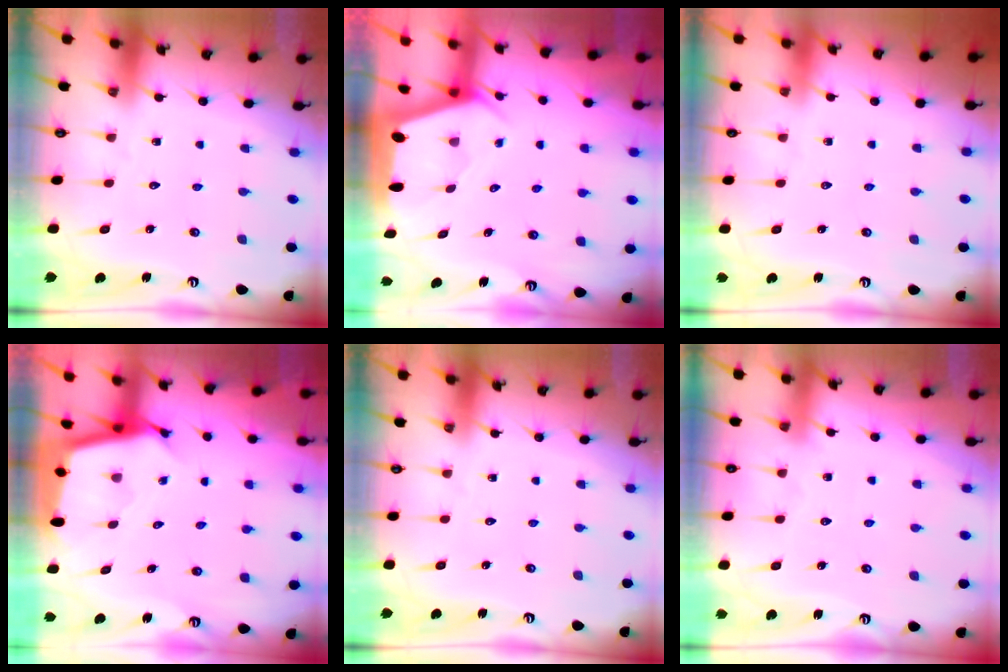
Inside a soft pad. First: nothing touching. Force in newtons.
{"total": 1.9, "press": 1.9, "slide": 0.3}
{"total": 0.0}
{"total": 3.1, "press": 3.1, "slide": 0.1}
{"total": 0.0}
{"total": 3.8, "press": 3.7, "slide": 0.6}